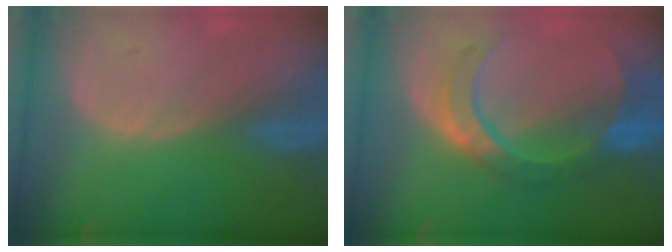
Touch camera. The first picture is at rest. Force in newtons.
{"total": 7.9, "press": 7.9, "slide": 0.3}